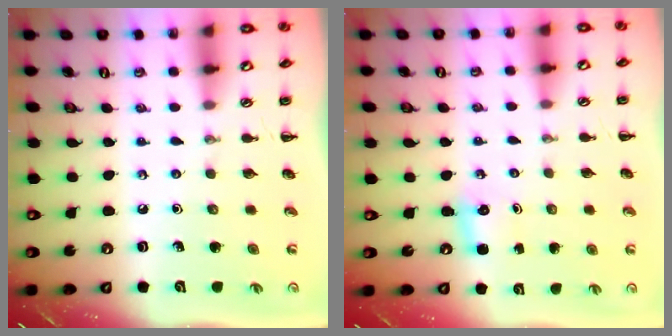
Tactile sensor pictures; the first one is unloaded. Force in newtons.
{"total": 2.6, "press": 2.5, "slide": 0.7}